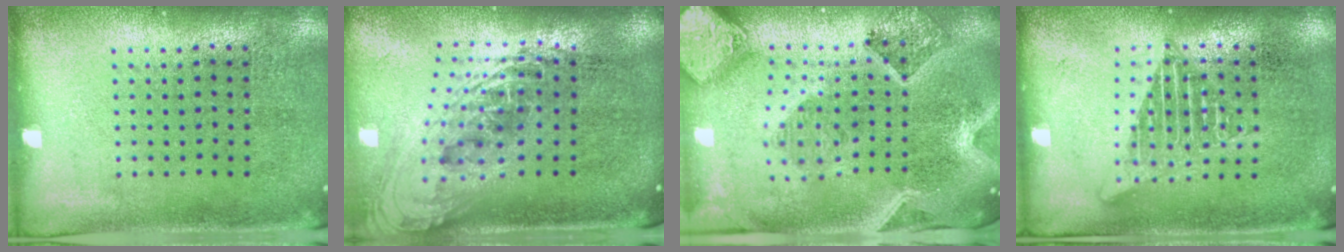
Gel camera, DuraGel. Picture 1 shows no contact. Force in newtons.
{"total": 2.2, "press": 1.6, "slide": 1.5}
{"total": 2.9, "press": 2.6, "slide": 1.4}
{"total": 2.6, "press": 2.5, "slide": 0.3}